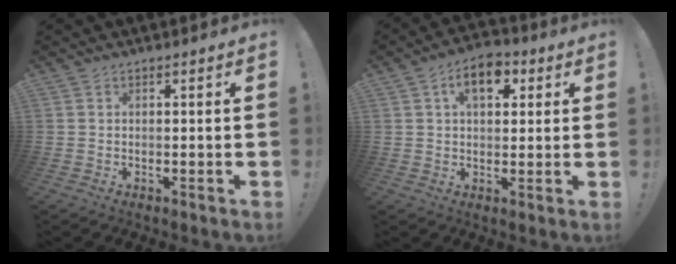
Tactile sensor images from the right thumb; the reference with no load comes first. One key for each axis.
{"total": 9.1, "fx": 3.6, "fy": 5.2, "fz": 6.5, "tx": -0.086, "ty": -0.002, "tz": 0.061}